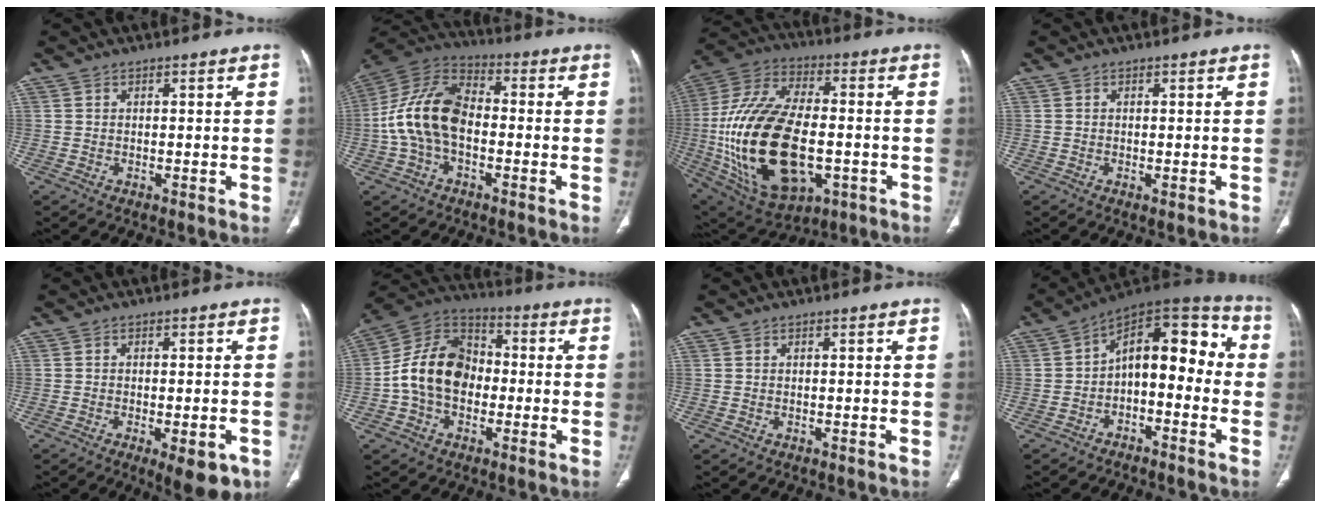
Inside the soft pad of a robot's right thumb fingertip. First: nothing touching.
{"total": 14.8, "force": [-1.8, 9.2, 11.5], "torque": [-0.224, 0.040, -0.042]}
{"total": 29.1, "force": [-4.7, 16.0, 23.9], "torque": [-0.486, 0.003, -0.058]}
{"total": 0.7, "force": [-0.2, 0.2, 0.6], "torque": [-0.014, -0.005, -0.003]}
{"total": 7.6, "force": [-3.4, 2.8, 6.2], "torque": [-0.071, 0.001, -0.040]}
{"total": 14.8, "force": [-1.6, 10.9, 9.8], "torque": [-0.156, 0.040, -0.041]}
{"total": 0.0}
{"total": 14.9, "force": [-1.7, 8.5, 12.2], "torque": [-0.137, 0.066, -0.038]}